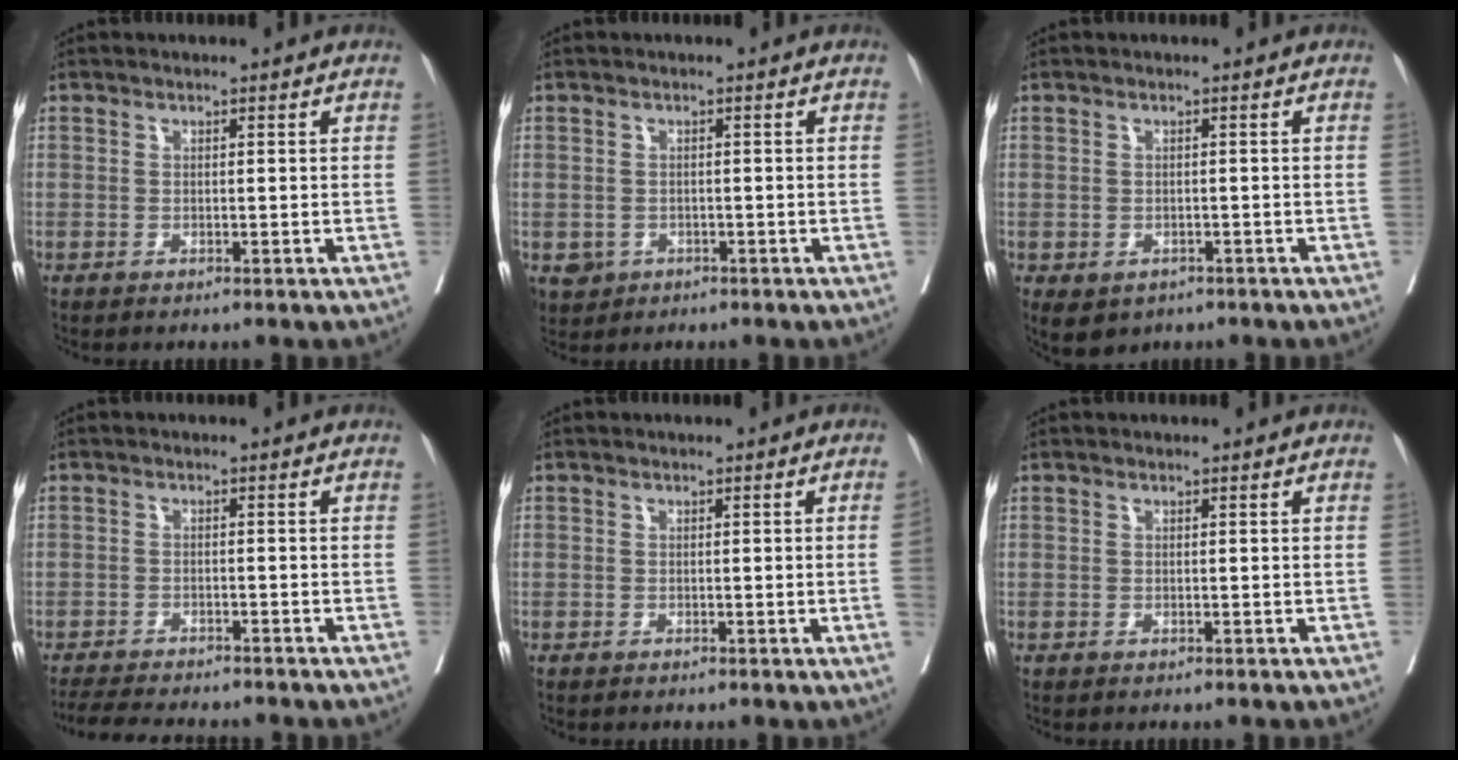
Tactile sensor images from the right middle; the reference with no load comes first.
{"total": 3.0, "force": [-1.2, 2.7, 0.6], "torque": [-0.009, 0.002, -0.013]}
{"total": 4.3, "force": [-2.6, 3.0, 1.6], "torque": [-0.020, -0.001, -0.029]}
{"total": 9.7, "force": [-8.9, 1.3, 3.8], "torque": [-0.054, -0.013, -0.128]}
{"total": 1.2, "force": [-0.1, -0.4, 1.1], "torque": [-0.012, -0.002, 0.001]}
{"total": 0.0}